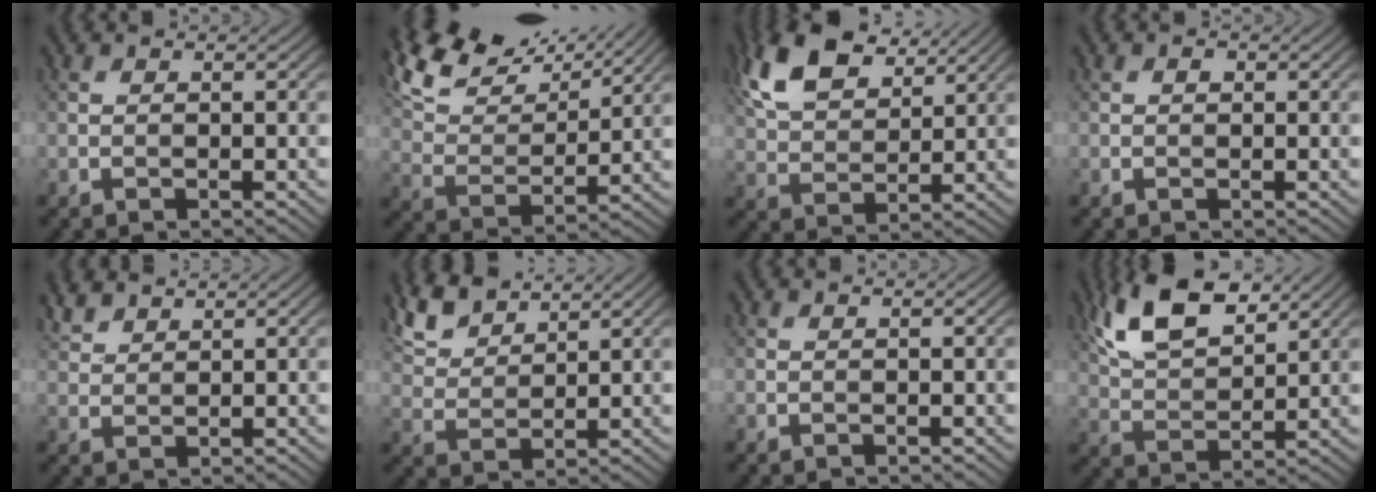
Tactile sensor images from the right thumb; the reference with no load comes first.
{"total": 13.1, "force": [10.3, 4.4, 6.7], "torque": [-0.170, 0.010, 0.172]}
{"total": 11.6, "force": [6.7, 6.1, 7.3], "torque": [-0.184, 0.020, 0.134]}
{"total": 0.7, "force": [0.1, 0.5, 0.4], "torque": [-0.006, -0.001, -0.001]}
{"total": 3.3, "force": [2.8, 1.1, 1.2], "torque": [-0.032, 0.008, 0.065]}
{"total": 6.9, "force": [5.6, 2.4, 3.1], "torque": [-0.085, 0.011, 0.120]}
{"total": 0.0}
{"total": 11.0, "force": [6.6, 4.6, 7.4], "torque": [-0.170, 0.009, 0.131]}